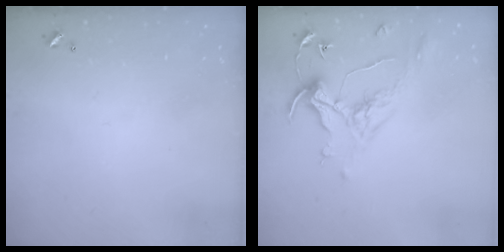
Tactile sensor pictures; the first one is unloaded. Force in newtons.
{"total": 0.8, "press": 0.7, "slide": 0.5}